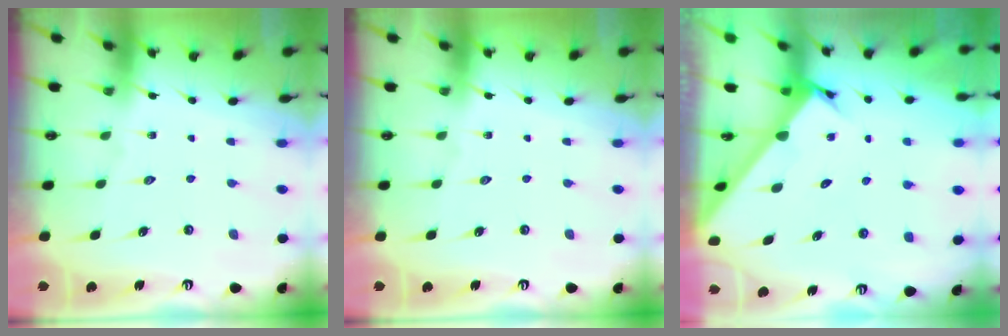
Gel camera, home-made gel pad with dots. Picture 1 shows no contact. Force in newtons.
{"total": 0.0}
{"total": 2.9, "press": 2.9, "slide": 0.2}